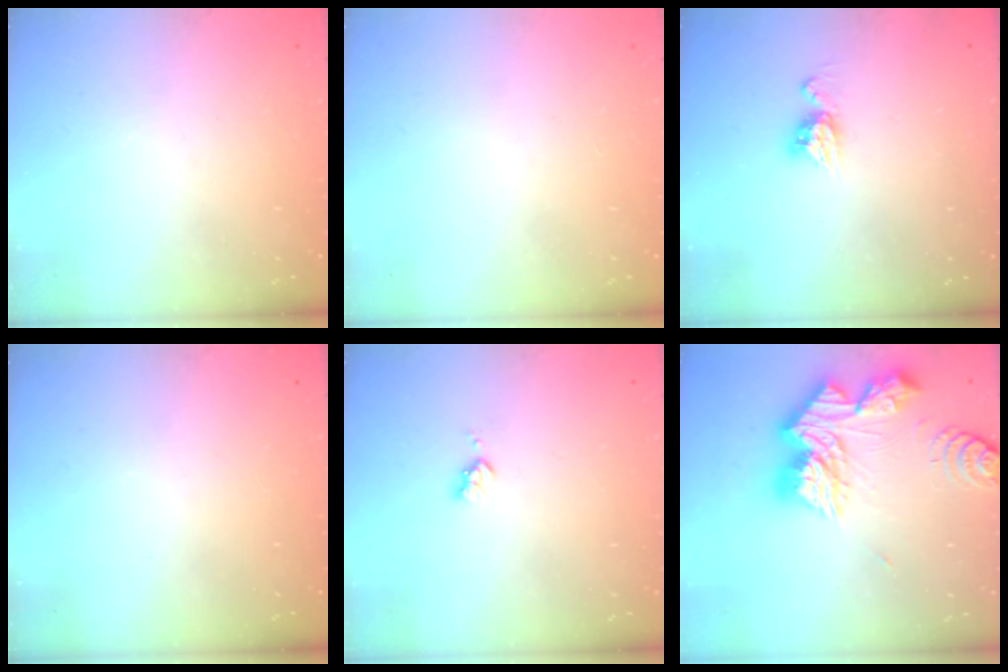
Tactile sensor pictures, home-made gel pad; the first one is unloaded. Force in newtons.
{"total": 0.0}
{"total": 6.8, "press": 6.8, "slide": 0.5}
{"total": 0.0}
{"total": 3.2, "press": 3.2, "slide": 0.4}
{"total": 19.9, "press": 19.8, "slide": 1.7}